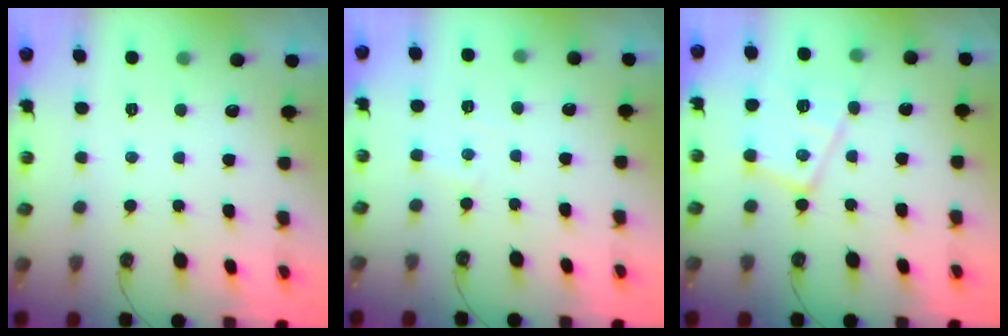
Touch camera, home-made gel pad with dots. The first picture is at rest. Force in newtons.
{"total": 4.3, "press": 4.3, "slide": 0.5}
{"total": 15.0, "press": 14.9, "slide": 1.4}